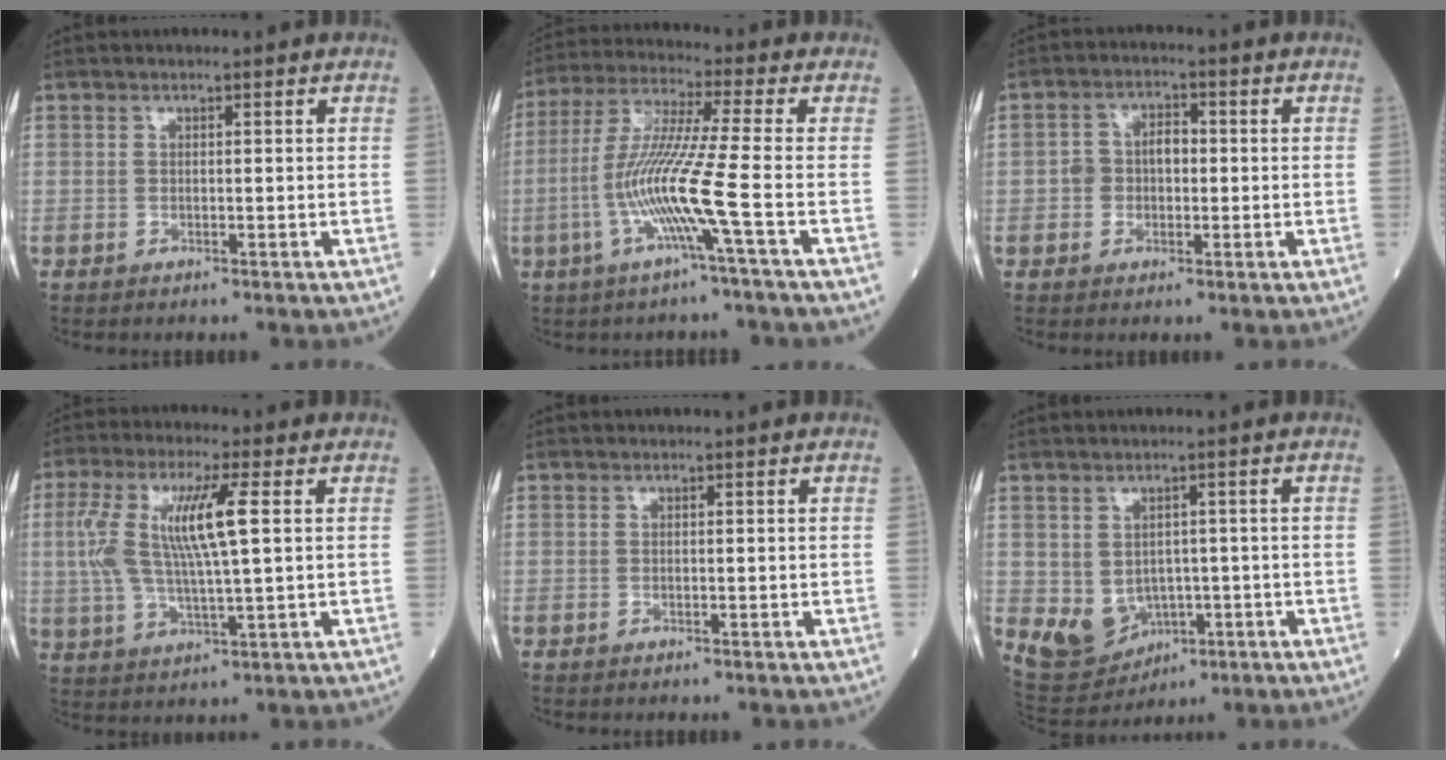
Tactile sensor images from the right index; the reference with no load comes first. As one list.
[{"total": 11.0, "force": [-3.4, -1.9, 10.3], "torque": [-0.213, -0.004, -0.072]}, {"total": 4.2, "force": [0.0, 3.0, 3.0], "torque": [-0.051, 0.020, 0.001]}, {"total": 11.3, "force": [2.0, 1.6, 11.0], "torque": [-0.236, 0.012, 0.038]}, {"total": 0.0}, {"total": 7.0, "force": [-1.3, 5.9, 3.6], "torque": [-0.064, 0.007, 0.001]}]